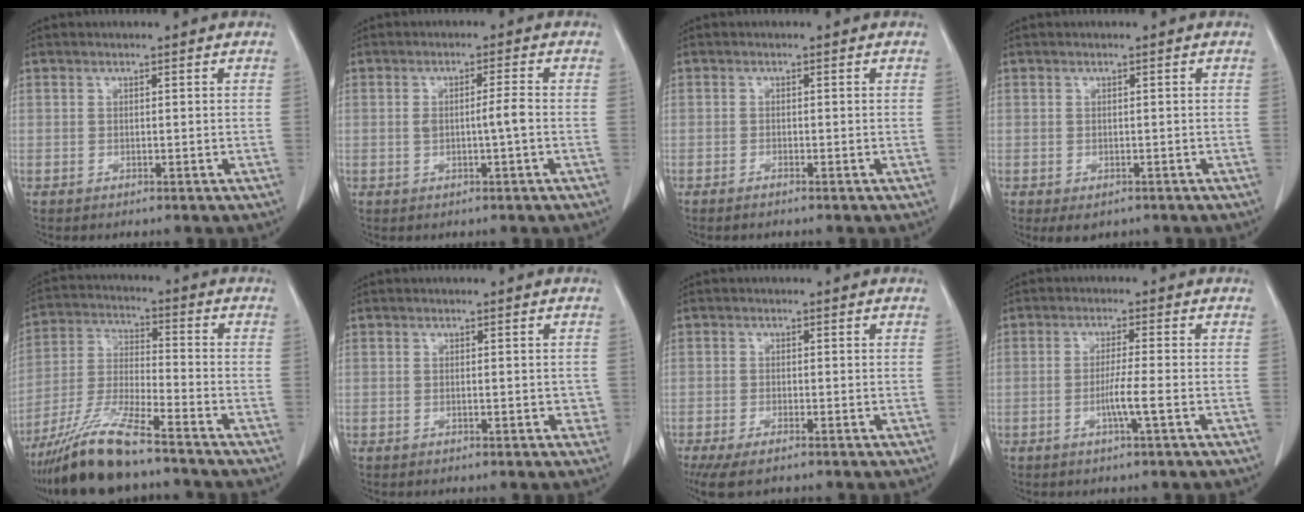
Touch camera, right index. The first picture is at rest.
{"total": 3.1, "force": [-0.4, 0.0, 3.1], "torque": [-0.060, 0.001, -0.004]}
{"total": 0.8, "force": [-0.7, 0.0, 0.3], "torque": [-0.009, -0.001, -0.012]}
{"total": 2.4, "force": [-1.4, 1.6, 1.0], "torque": [-0.010, -0.001, -0.009]}
{"total": 12.3, "force": [-9.8, 0.8, 7.4], "torque": [-0.152, -0.024, -0.183]}
{"total": 1.6, "force": [-0.2, 0.8, 1.4], "torque": [-0.016, 0.001, -0.003]}
{"total": 4.6, "force": [-3.4, 1.2, 2.8], "torque": [-0.050, -0.010, -0.055]}
{"total": 3.7, "force": [-1.2, -0.7, 3.5], "torque": [-0.067, -0.006, -0.025]}